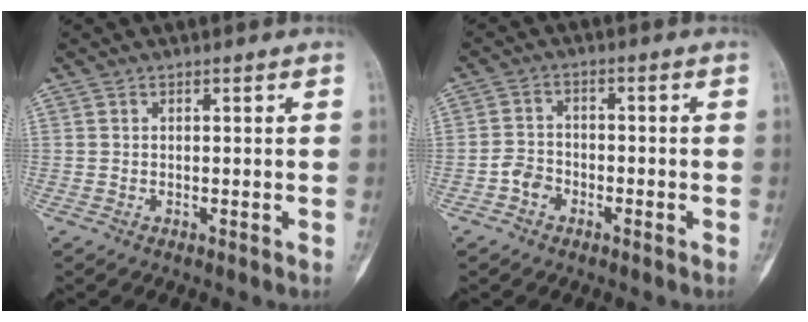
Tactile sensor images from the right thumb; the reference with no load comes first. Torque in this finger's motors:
{"motor_torque": [0.62, 0.44, 0.36, -0.46, 0.12]}